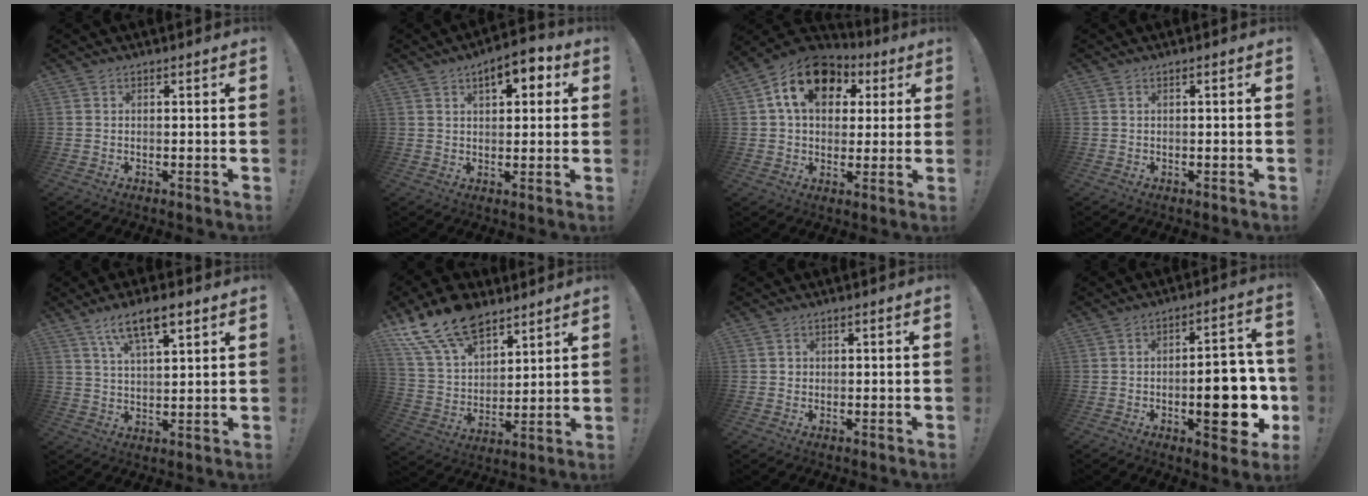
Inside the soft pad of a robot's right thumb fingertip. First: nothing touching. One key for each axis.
{"total": 7.9, "fx": 3.8, "fy": 3.8, "fz": 5.8, "tx": -0.069, "ty": -0.013, "tz": 0.061}
{"total": 16.1, "fx": 6.2, "fy": 11.4, "fz": 9.6, "tx": -0.147, "ty": -0.012, "tz": 0.113}
{"total": 0.5, "fx": 0.0, "fy": -0.1, "fz": 0.5, "tx": -0.010, "ty": -0.001, "tz": -0.001}
{"total": 10.4, "fx": 6.3, "fy": 3.6, "fz": 7.5, "tx": -0.120, "ty": -0.023, "tz": 0.110}
{"total": 17.8, "fx": 12.6, "fy": 9.6, "fz": 8.3, "tx": -0.152, "ty": -0.083, "tz": 0.237}
{"total": 1.2, "fx": -0.2, "fy": 1.2, "fz": 0.1, "tx": 0.005, "ty": 0.000, "tz": -0.005}
{"total": 17.3, "fx": -3.9, "fy": 7.0, "fz": 15.4, "tx": -0.182, "ty": 0.014, "tz": -0.051}